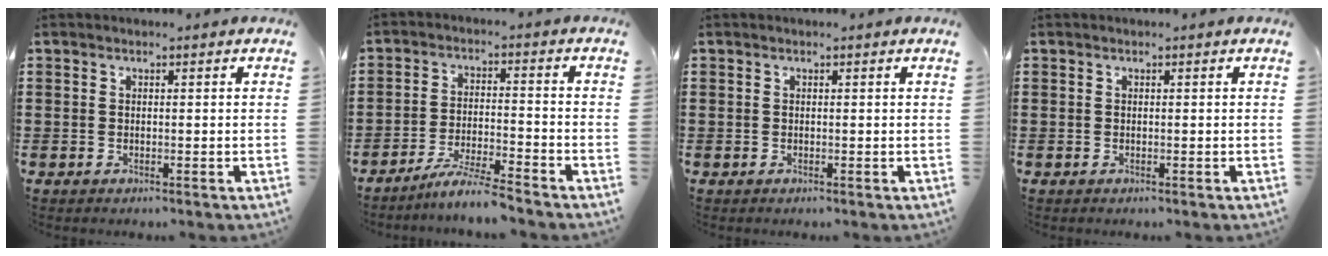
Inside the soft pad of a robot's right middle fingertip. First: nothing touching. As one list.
[{"total": 5.6, "force": [-5.1, -0.5, 2.3], "torque": [-0.049, -0.014, -0.099]}, {"total": 0.0}, {"total": 0.0}]